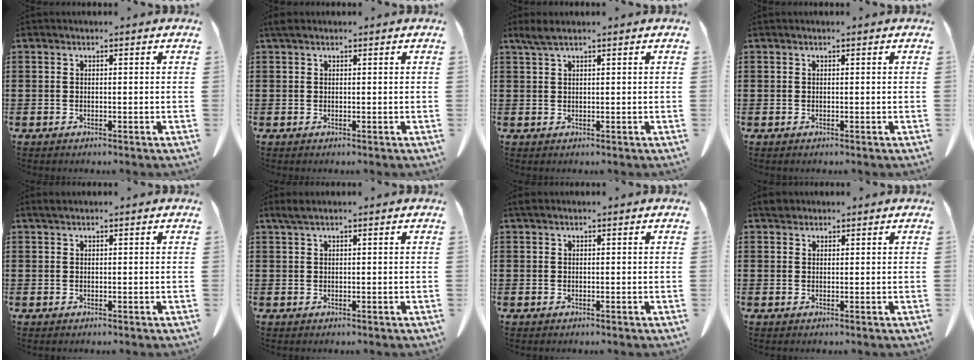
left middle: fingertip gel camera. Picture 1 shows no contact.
{"total": 0.8, "force": [0.5, 0.3, 0.6], "torque": [-0.014, 0.002, 0.009]}
{"total": 2.1, "force": [1.4, 0.3, 1.5], "torque": [-0.033, 0.001, 0.027]}
{"total": 0.0}
{"total": 0.7, "force": [0.5, 0.1, 0.4], "torque": [-0.010, 0.002, 0.009]}
{"total": 1.5, "force": [1.0, 0.2, 1.1], "torque": [-0.025, 0.001, 0.018]}
{"total": 0.6, "force": [0.4, 0.3, 0.4], "torque": [-0.011, 0.004, 0.006]}
{"total": 1.6, "force": [1.4, 0.7, 0.2], "torque": [-0.010, 0.004, 0.029]}